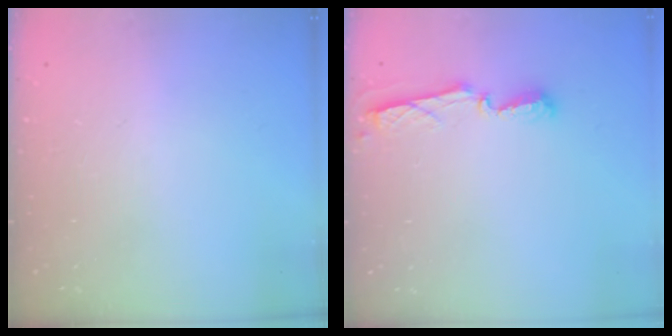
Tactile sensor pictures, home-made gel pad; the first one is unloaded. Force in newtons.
{"total": 5.6, "press": 5.5, "slide": 0.6}